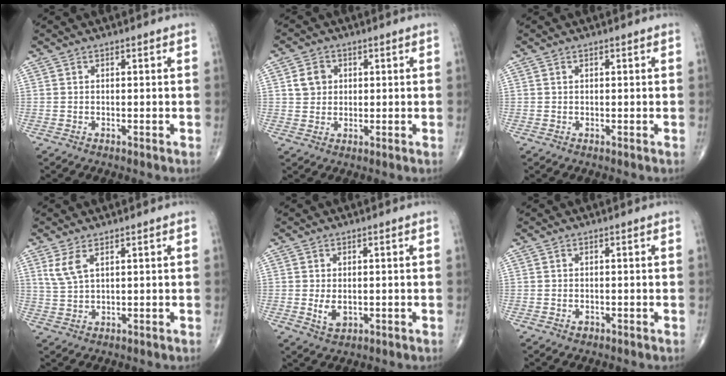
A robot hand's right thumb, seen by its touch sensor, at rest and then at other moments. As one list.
[{"total": 4.5, "force": [1.1, 3.9, 1.9], "torque": [-0.014, -0.001, 0.018]}, {"total": 0.0}, {"total": 4.1, "force": [2.1, 1.6, 3.1], "torque": [-0.070, -0.004, 0.052]}, {"total": 3.3, "force": [-0.2, 2.1, 2.6], "torque": [-0.040, -0.006, 0.003]}, {"total": 0.9, "force": [-0.4, 0.7, 0.4], "torque": [-0.004, 0.003, -0.003]}]